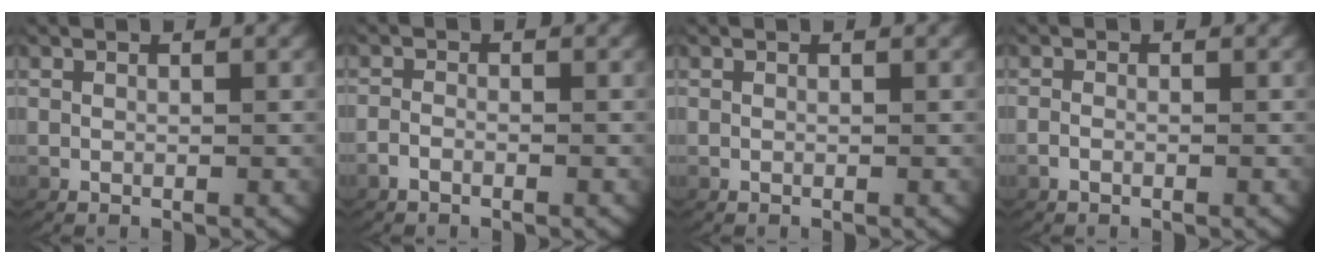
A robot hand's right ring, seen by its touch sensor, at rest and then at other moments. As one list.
[{"total": 1.2, "force": [-1.0, 0.4, 0.5], "torque": [-0.016, -0.004, -0.018]}, {"total": 0.0}, {"total": 0.7, "force": [-0.6, 0.2, 0.4], "torque": [-0.014, -0.004, -0.009]}]